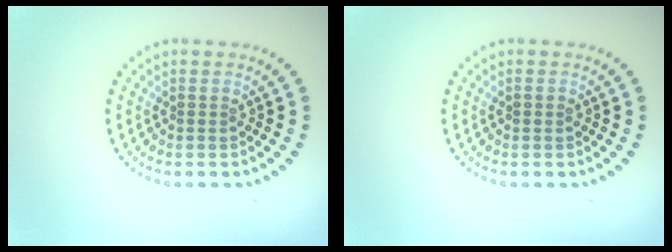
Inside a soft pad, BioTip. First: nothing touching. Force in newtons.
{"total": 0.7, "press": 0.7, "slide": 0.1}